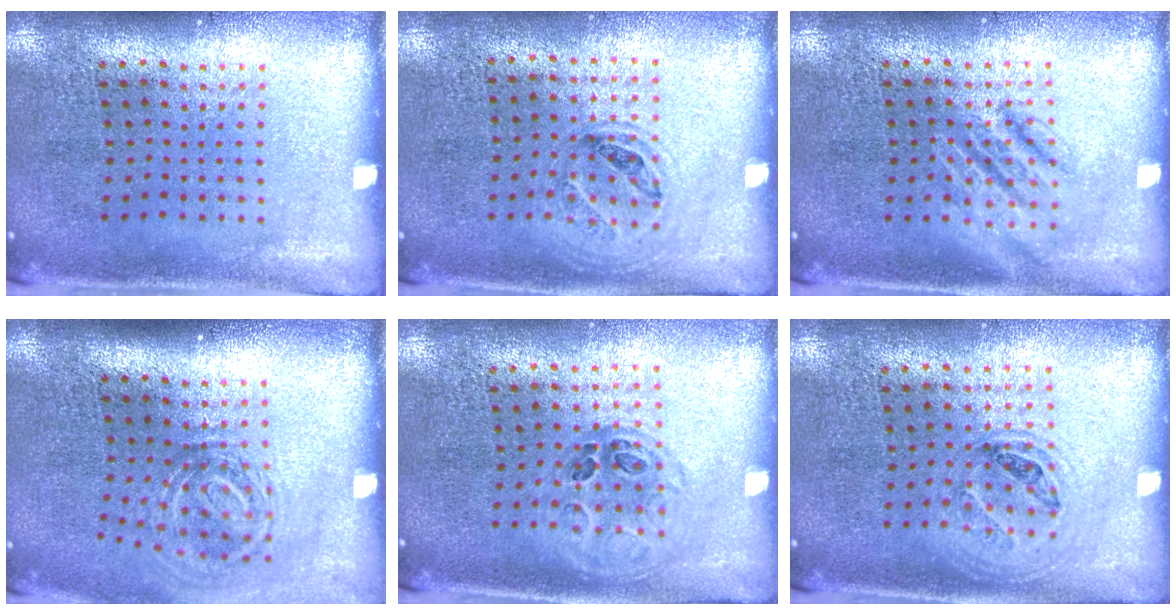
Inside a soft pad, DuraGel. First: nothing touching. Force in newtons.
{"total": 1.0, "press": 0.9, "slide": 0.5}
{"total": 2.6, "press": 2.5, "slide": 0.3}
{"total": 1.9, "press": 1.2, "slide": 1.5}
{"total": 0.9, "press": 0.9, "slide": 0.3}
{"total": 1.0, "press": 1.0, "slide": 0.4}